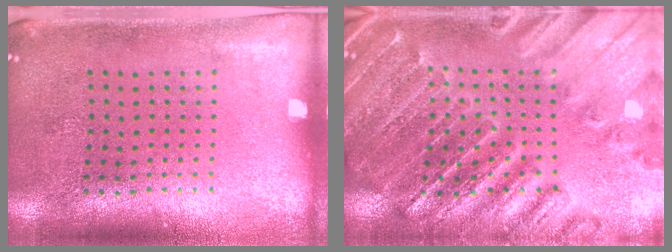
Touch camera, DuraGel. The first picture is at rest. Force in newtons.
{"total": 2.8, "press": 2.7, "slide": 0.3}